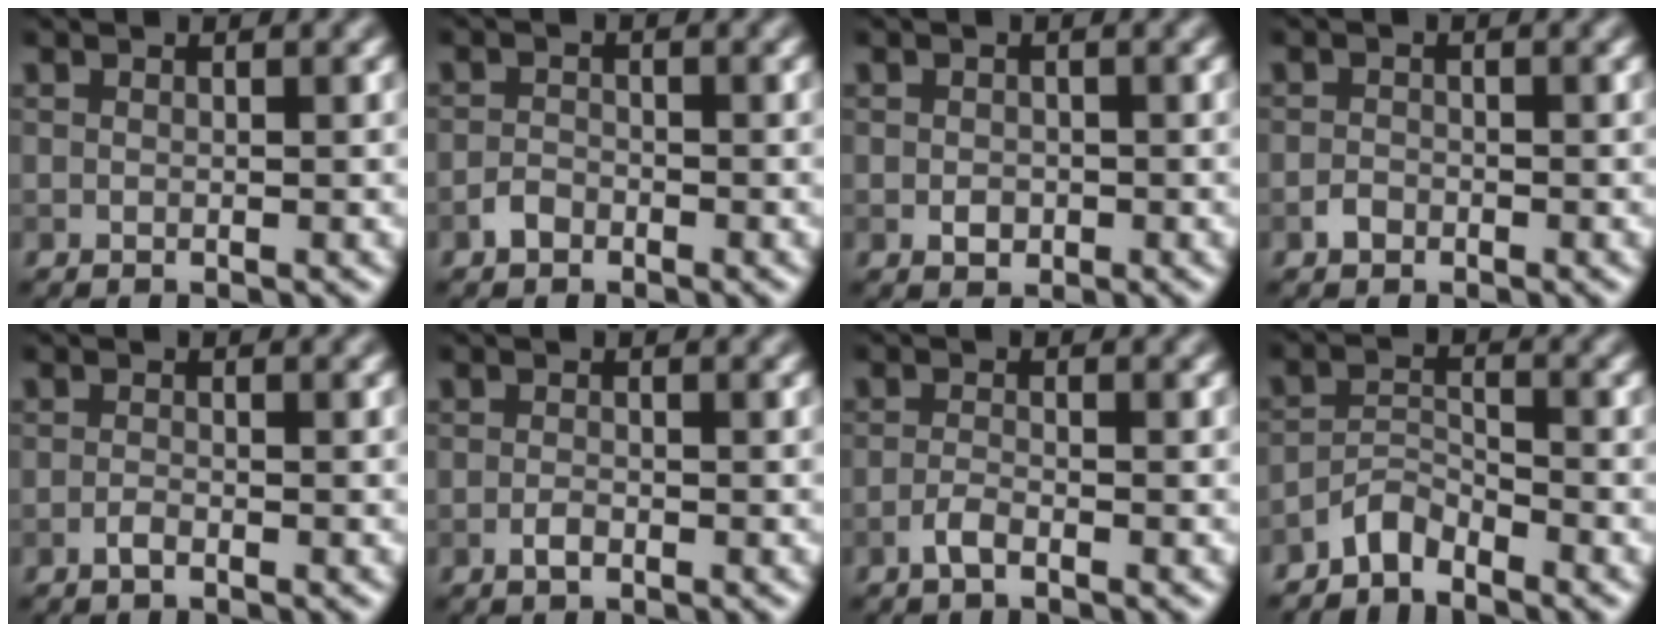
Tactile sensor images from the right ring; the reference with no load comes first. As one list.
[{"total": 1.3, "force": [-1.0, 0.8, 0.5], "torque": [-0.006, 0.004, -0.020]}, {"total": 1.3, "force": [-0.3, 1.0, 0.7], "torque": [-0.010, -0.003, -0.008]}, {"total": 1.0, "force": [-0.7, 0.7, 0.4], "torque": [-0.004, 0.002, -0.014]}, {"total": 0.9, "force": [-0.6, 0.2, 0.6], "torque": [-0.013, 0.001, -0.013]}, {"total": 1.0, "force": [-0.6, 0.4, 0.7], "torque": [-0.015, 0.001, -0.012]}, {"total": 1.4, "force": [-0.9, 0.4, 1.0], "torque": [-0.021, 0.003, -0.021]}, {"total": 2.4, "force": [-2.2, 0.7, 0.7], "torque": [-0.011, 0.010, -0.049]}]